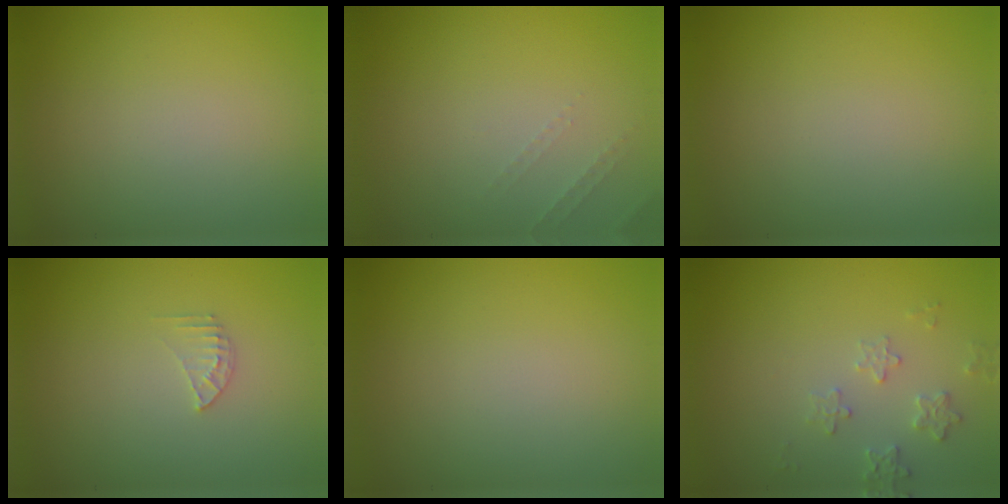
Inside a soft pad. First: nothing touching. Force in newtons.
{"total": 0.9, "press": 0.9, "slide": 0.3}
{"total": 0.0}
{"total": 1.3, "press": 1.3, "slide": 0.1}
{"total": 0.0}
{"total": 1.9, "press": 1.8, "slide": 0.2}